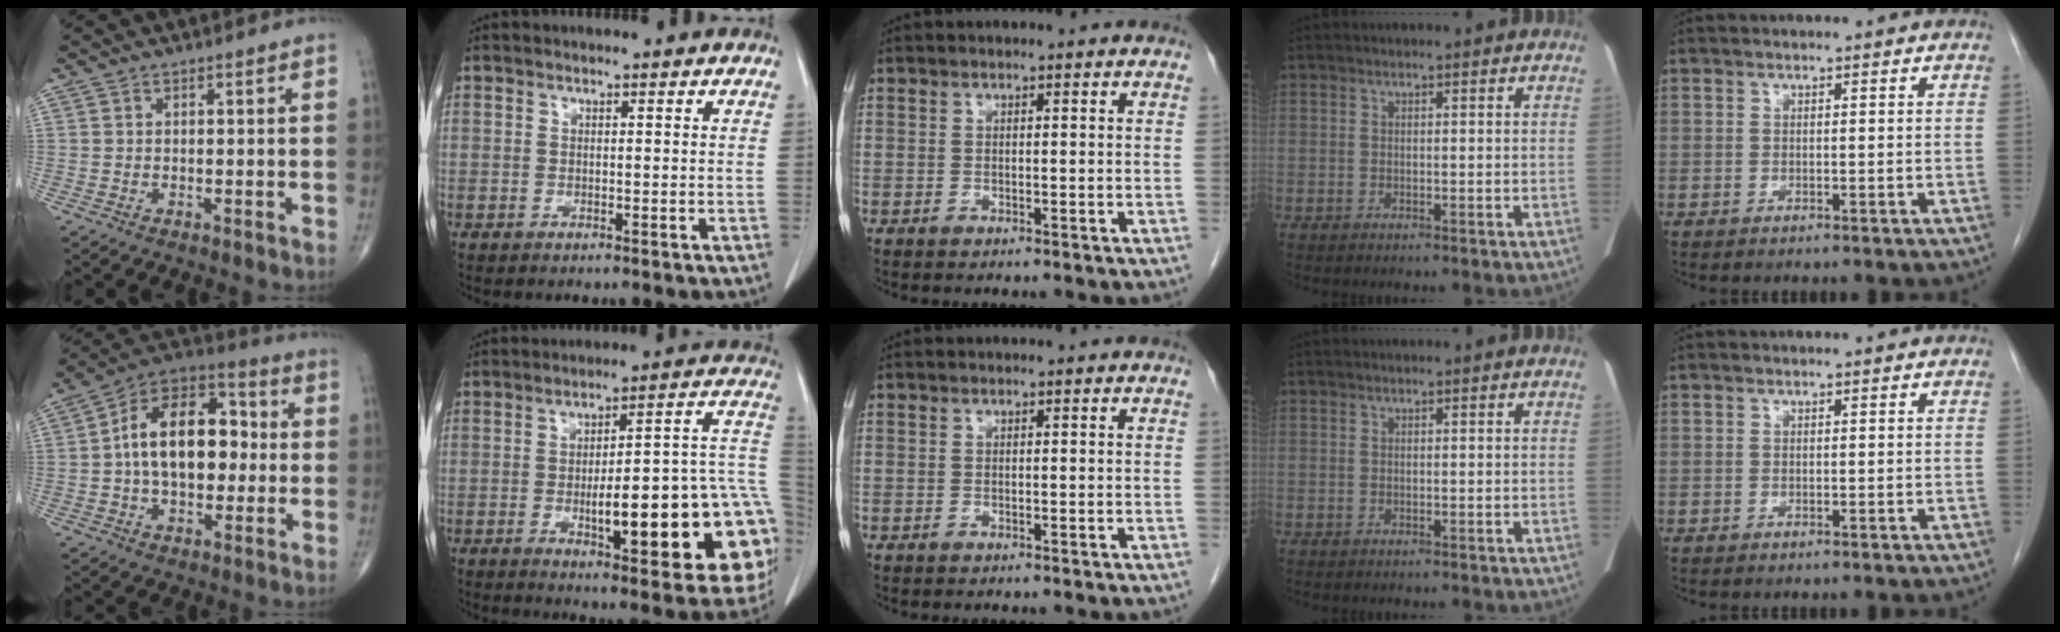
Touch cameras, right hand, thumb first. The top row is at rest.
{"thumb": {"total": 17.8, "force": [0.3, 10.9, 14.1], "torque": [-0.204, 0.037, -0.005]}, "index": {"total": 23.3, "force": [-5.7, 5.0, 22.0], "torque": [-0.207, 0.025, -0.063]}}